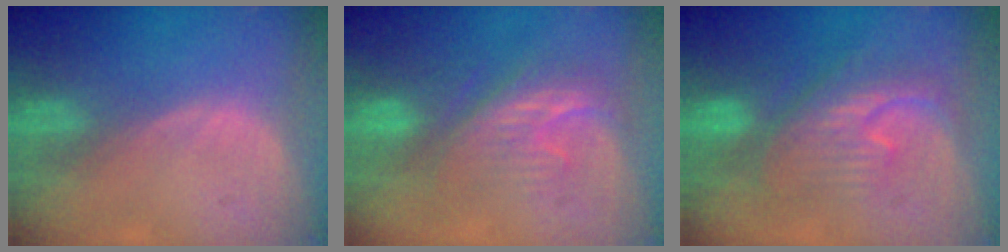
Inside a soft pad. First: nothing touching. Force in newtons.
{"total": 7.8, "press": 7.6, "slide": 1.4}
{"total": 8.2, "press": 8.2, "slide": 0.6}